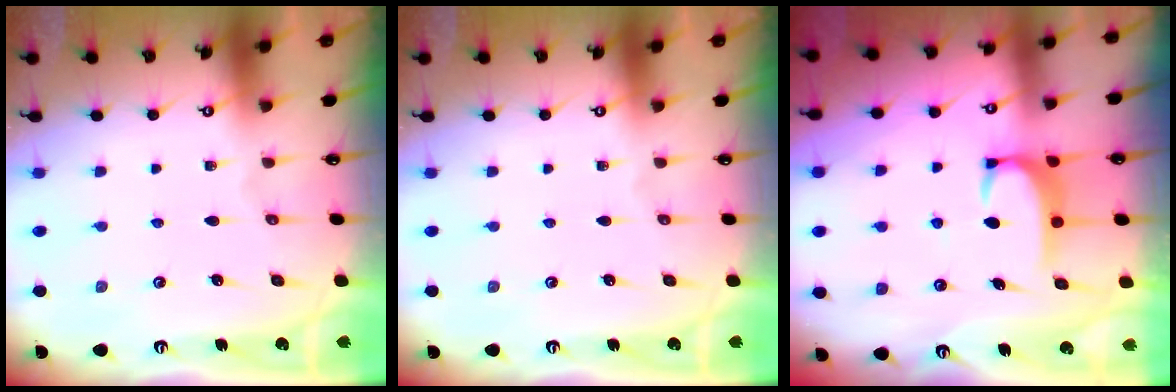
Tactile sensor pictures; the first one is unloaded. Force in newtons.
{"total": 0.0}
{"total": 3.0, "press": 3.0, "slide": 0.5}